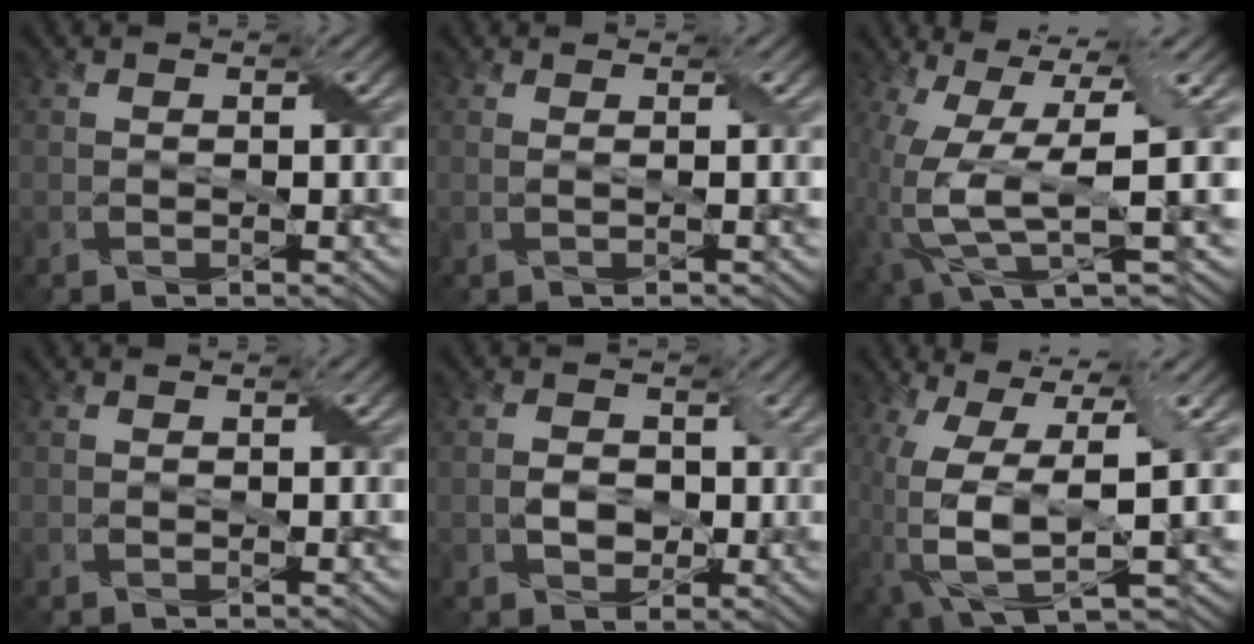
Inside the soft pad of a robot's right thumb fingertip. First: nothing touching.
{"total": 1.1, "force": [0.3, 0.2, 1.1], "torque": [-0.023, 0.003, -0.005]}
{"total": 13.3, "force": [-1.7, 4.1, 12.5], "torque": [-0.291, -0.019, -0.009]}
{"total": 0.0}
{"total": 3.5, "force": [-0.2, 2.8, 2.0], "torque": [-0.033, -0.004, -0.006]}
{"total": 12.1, "force": [-1.8, 4.4, 11.1], "torque": [-0.257, -0.024, -0.017]}